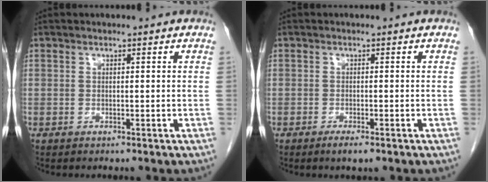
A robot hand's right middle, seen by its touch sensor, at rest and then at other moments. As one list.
[{"total": 1.8, "force": [-1.2, 0.4, 1.4], "torque": [-0.024, -0.003, -0.018]}]